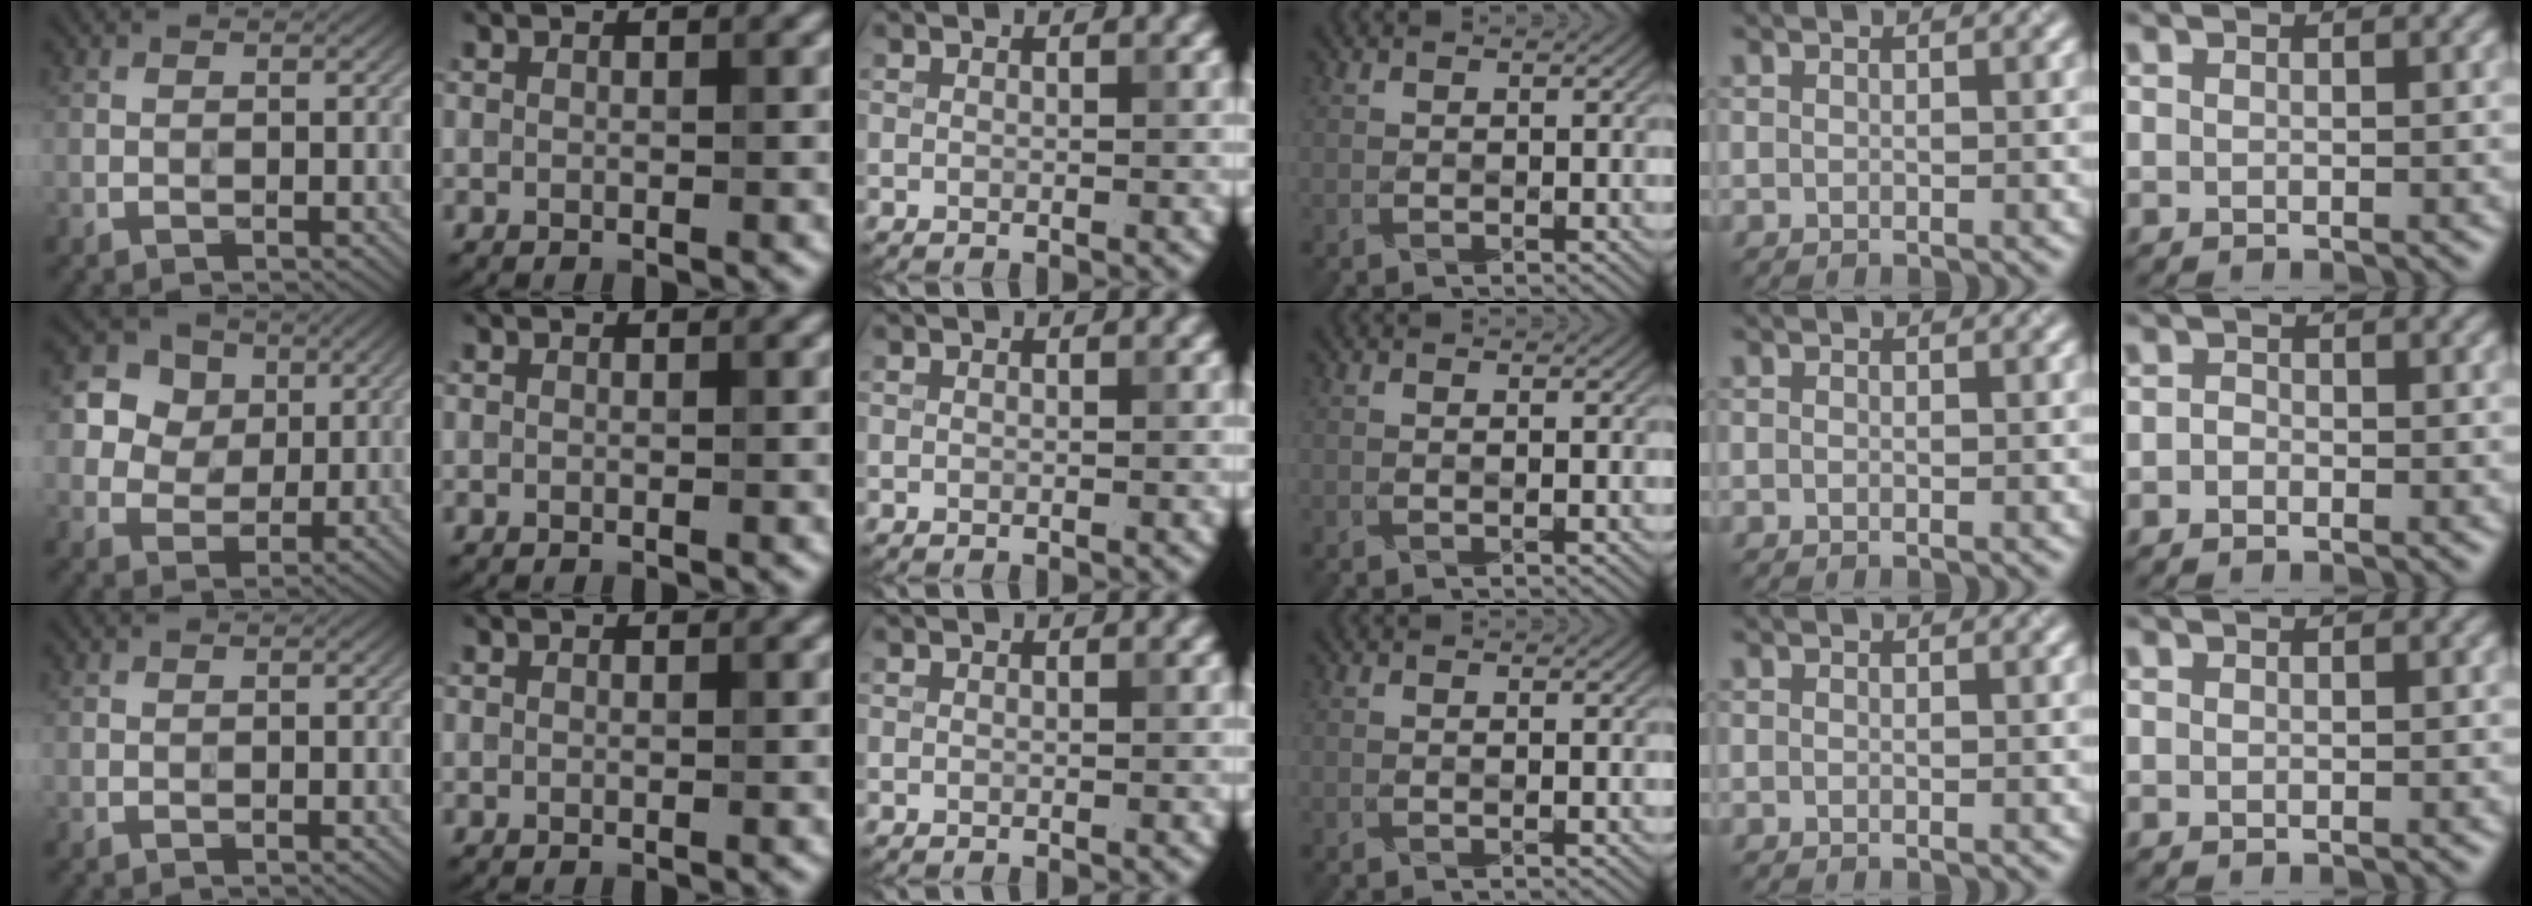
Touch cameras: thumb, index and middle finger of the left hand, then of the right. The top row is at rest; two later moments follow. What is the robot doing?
{"motion": "wrap", "object": "paper"}